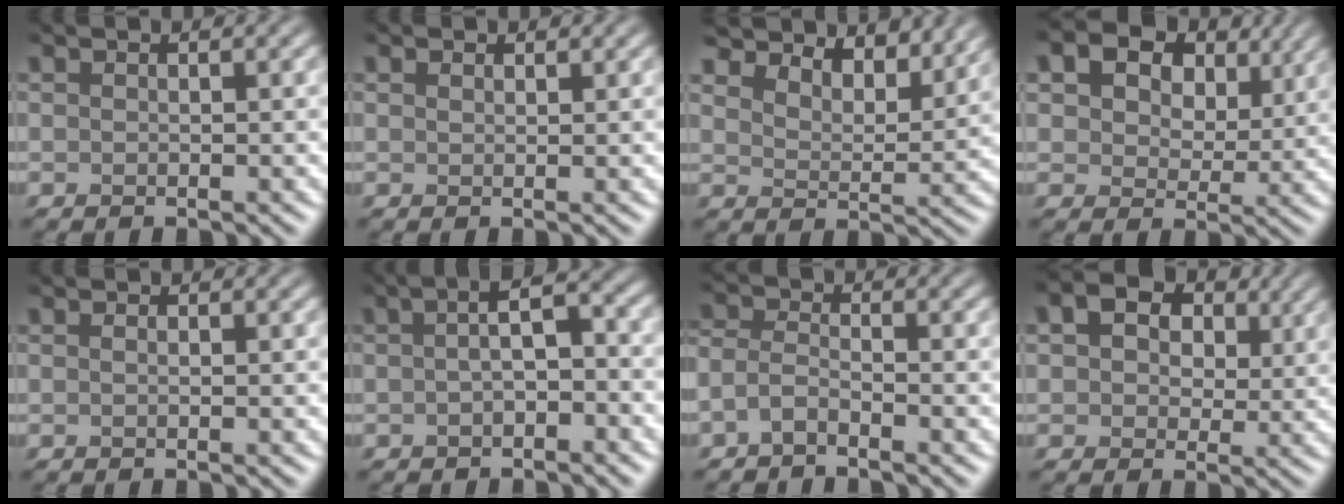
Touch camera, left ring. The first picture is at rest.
{"total": 0.7, "force": [0.6, 0.3, 0.2], "torque": [-0.004, -0.001, 0.010]}
{"total": 6.7, "force": [6.2, 1.7, 1.9], "torque": [-0.048, 0.001, 0.082]}
{"total": 10.5, "force": [5.6, 6.4, 6.2], "torque": [-0.098, 0.012, 0.077]}
{"total": 0.0}
{"total": 3.4, "force": [-0.3, 0.9, 3.2], "torque": [-0.052, 0.012, -0.010]}
{"total": 1.8, "force": [-1.3, 0.6, 1.0], "torque": [-0.022, 0.006, -0.035]}
{"total": 6.3, "force": [2.6, 4.3, 3.8], "torque": [-0.061, 0.012, 0.021]}